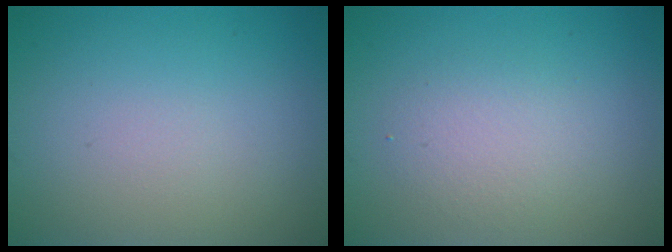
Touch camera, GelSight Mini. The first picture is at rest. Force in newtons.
{"total": 2.4, "press": 2.4, "slide": 0.1}